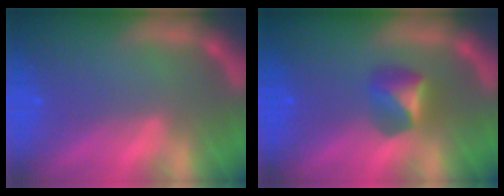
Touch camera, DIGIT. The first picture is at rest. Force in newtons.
{"total": 2.9}